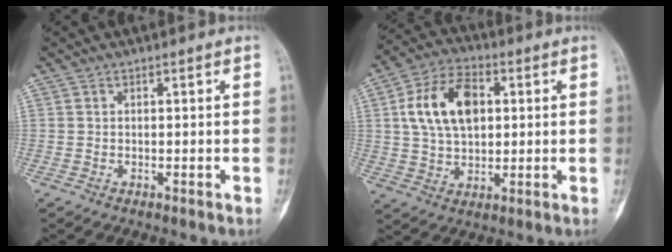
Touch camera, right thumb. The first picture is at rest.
{"total": 13.3, "force": [2.7, 8.4, 10.0], "torque": [-0.169, 0.010, 0.044]}